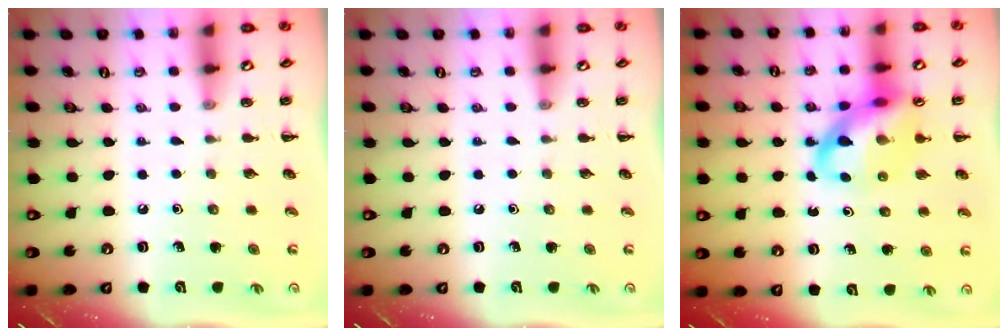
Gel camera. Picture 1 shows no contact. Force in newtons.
{"total": 0.0}
{"total": 14.6, "press": 14.1, "slide": 3.8}